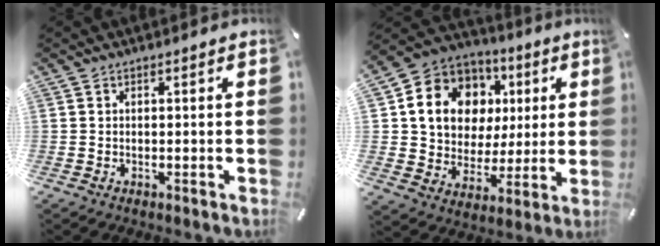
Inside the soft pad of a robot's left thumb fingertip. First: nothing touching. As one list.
[{"total": 15.2, "force": [4.3, 12.8, 6.9], "torque": [-0.128, -0.015, 0.089]}]